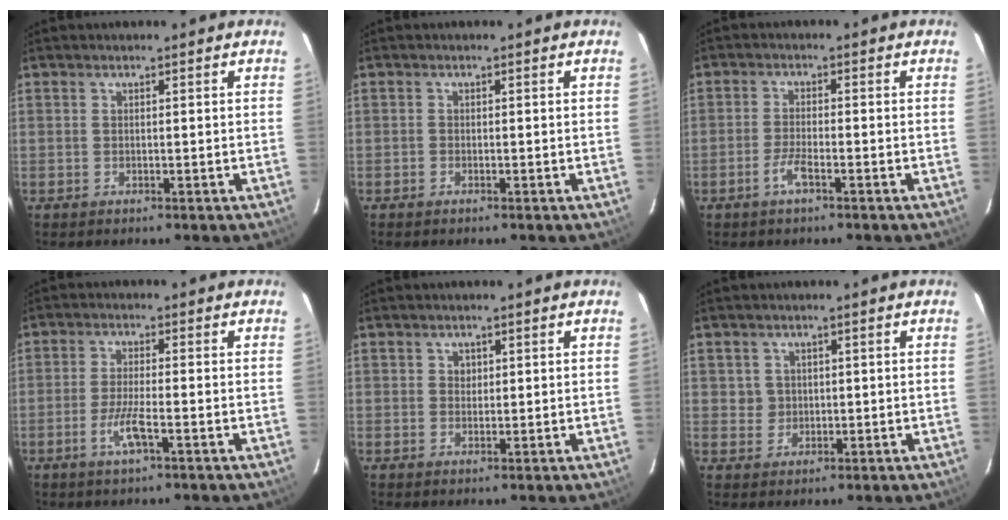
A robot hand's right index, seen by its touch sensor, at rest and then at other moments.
{"total": 0.6, "force": [-0.5, 0.3, 0.1], "torque": [-0.004, 0.000, -0.012]}
{"total": 3.1, "force": [-2.0, 0.5, 2.4], "torque": [-0.058, -0.002, -0.041]}
{"total": 4.8, "force": [-2.4, 0.5, 4.2], "torque": [-0.086, -0.007, -0.048]}
{"total": 1.2, "force": [0.4, 1.2, 0.2], "torque": [0.000, 0.004, 0.006]}
{"total": 2.6, "force": [0.4, 2.6, 0.2], "torque": [0.006, 0.009, 0.008]}